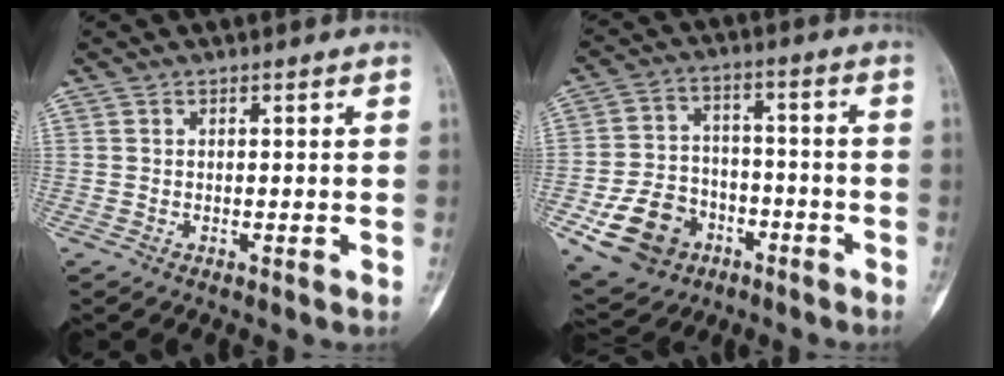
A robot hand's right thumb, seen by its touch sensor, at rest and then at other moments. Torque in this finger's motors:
{"motor_torque": [1.29, 0.90, 0.43, -0.85, 0.08]}